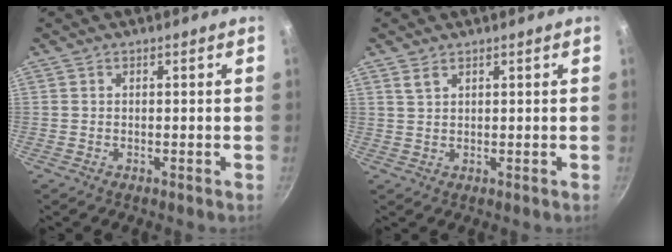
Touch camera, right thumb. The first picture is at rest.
{"total": 1.9, "force": [1.3, 1.0, 1.1], "torque": [-0.020, -0.004, 0.026]}